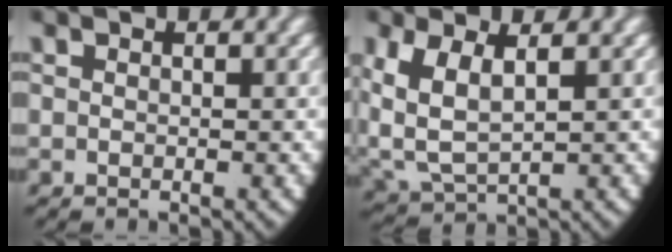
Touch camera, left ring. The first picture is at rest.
{"total": 6.0, "force": [0.6, 4.7, 3.7], "torque": [-0.125, -0.028, 0.031]}